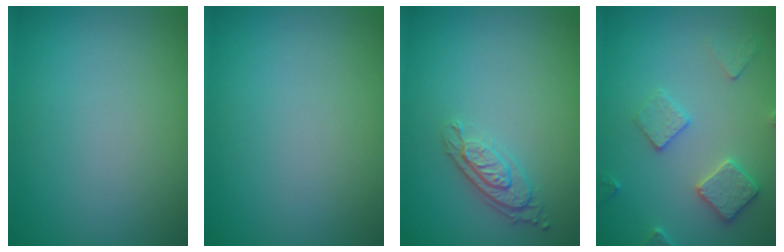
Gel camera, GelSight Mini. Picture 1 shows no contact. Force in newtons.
{"total": 0.0}
{"total": 3.0, "press": 2.3, "slide": 1.9}
{"total": 3.4, "press": 3.1, "slide": 1.3}